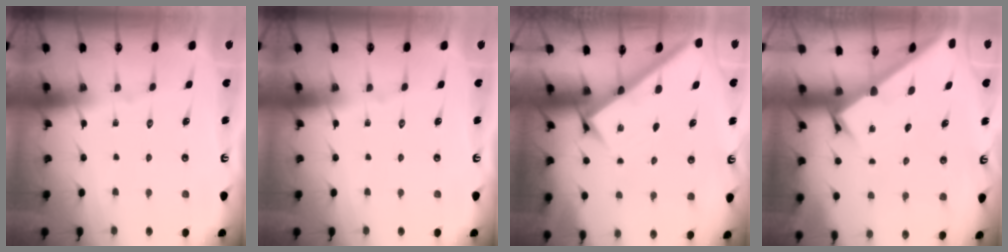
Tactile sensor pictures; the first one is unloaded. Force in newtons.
{"total": 0.0}
{"total": 2.7, "press": 2.7, "slide": 0.3}
{"total": 2.6, "press": 2.6, "slide": 0.3}